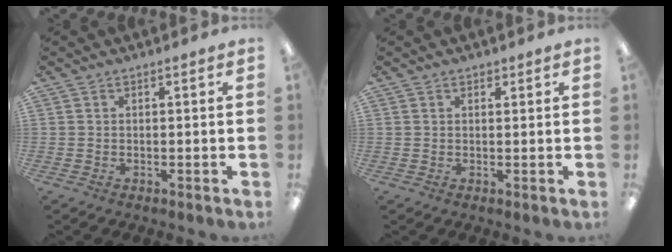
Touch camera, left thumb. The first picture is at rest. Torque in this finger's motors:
{"motor_torque": [-0.13, -0.09, -0.34, 0.43, -0.01]}